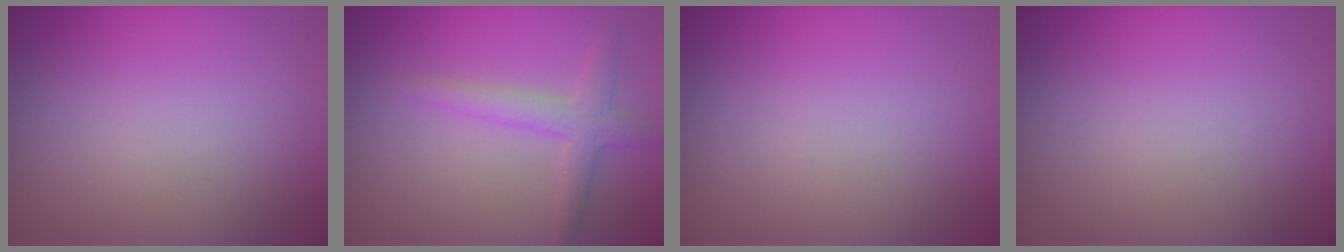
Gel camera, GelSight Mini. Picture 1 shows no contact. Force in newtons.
{"total": 2.7, "press": 2.7, "slide": 0.1}
{"total": 0.0}
{"total": 0.0}